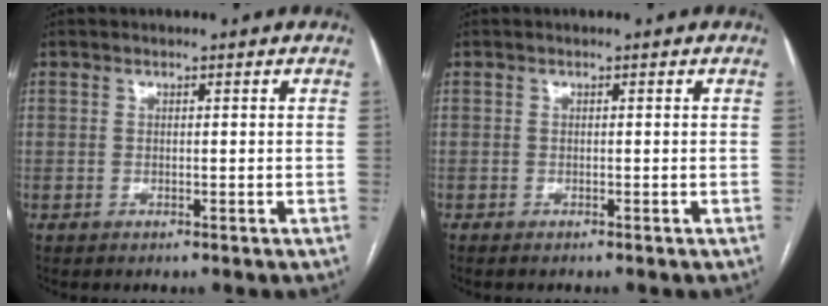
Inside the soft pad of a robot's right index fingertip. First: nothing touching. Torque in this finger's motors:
{"motor_torque": [-0.03, -0.20, -0.08, 0.01]}